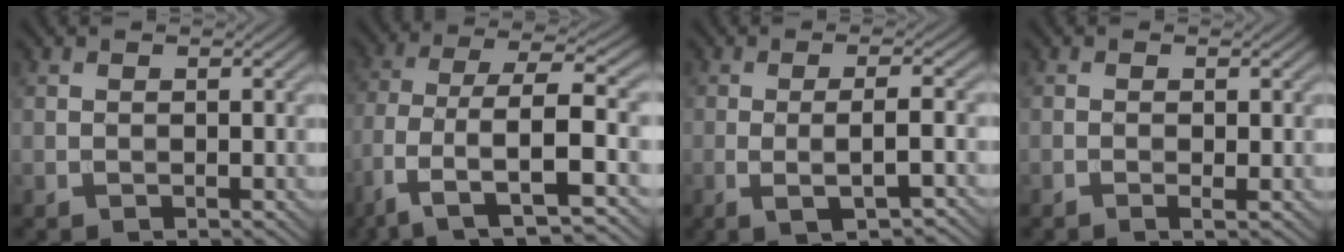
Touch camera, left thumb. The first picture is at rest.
{"total": 10.3, "force": [-3.3, 4.1, 8.8], "torque": [-0.177, -0.004, -0.069]}
{"total": 4.8, "force": [-1.1, 0.9, 4.6], "torque": [-0.078, 0.006, -0.023]}
{"total": 1.0, "force": [-0.3, 0.1, 0.9], "torque": [-0.018, -0.002, -0.008]}